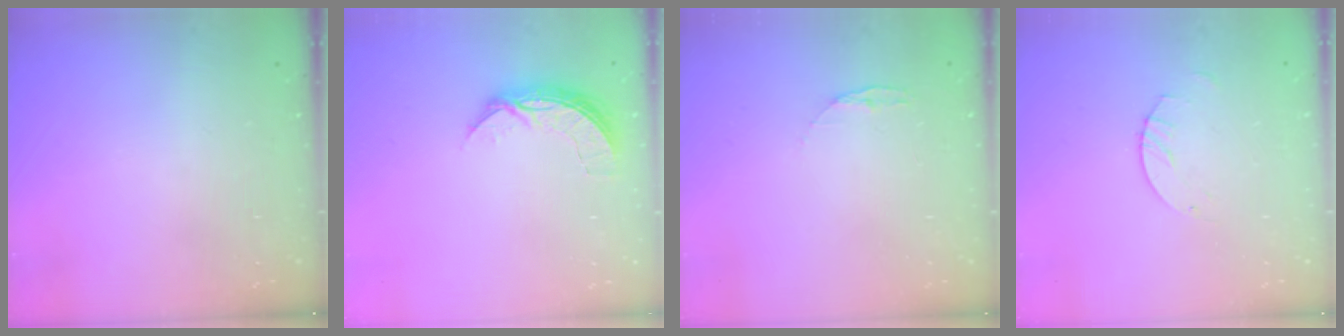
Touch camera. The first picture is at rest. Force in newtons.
{"total": 7.2, "press": 7.2, "slide": 0.6}
{"total": 3.8, "press": 3.7, "slide": 0.4}
{"total": 2.5, "press": 2.5, "slide": 0.1}